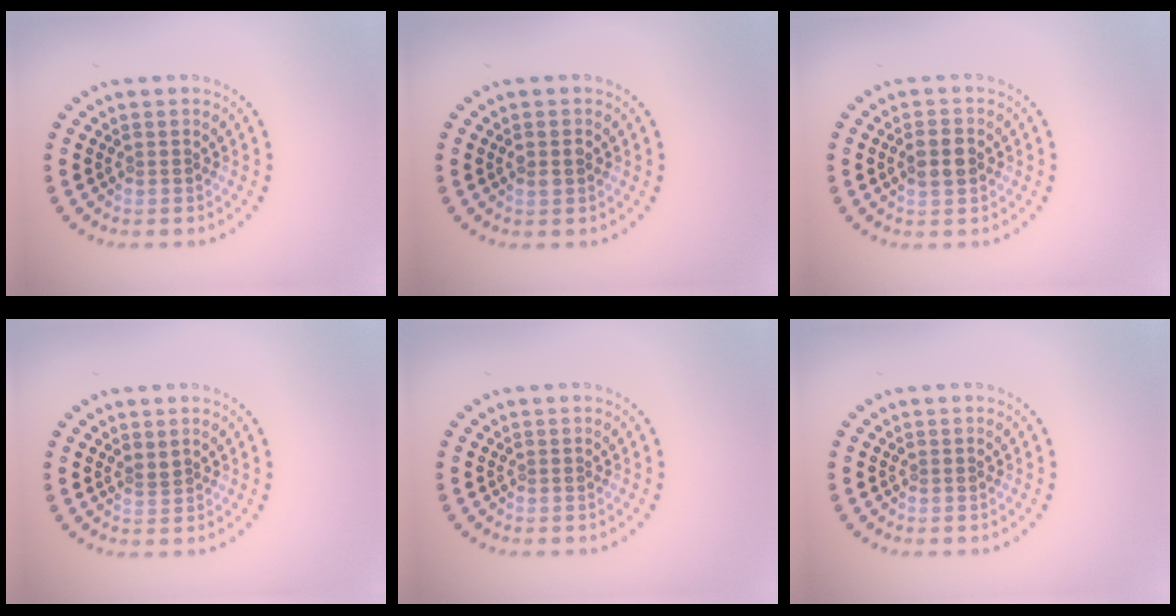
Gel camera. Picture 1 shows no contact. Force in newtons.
{"total": 1.5, "press": 1.5, "slide": 0.1}
{"total": 2.2, "press": 2.1, "slide": 0.2}
{"total": 0.6, "press": 0.4, "slide": 0.5}
{"total": 0.0}
{"total": 0.0}